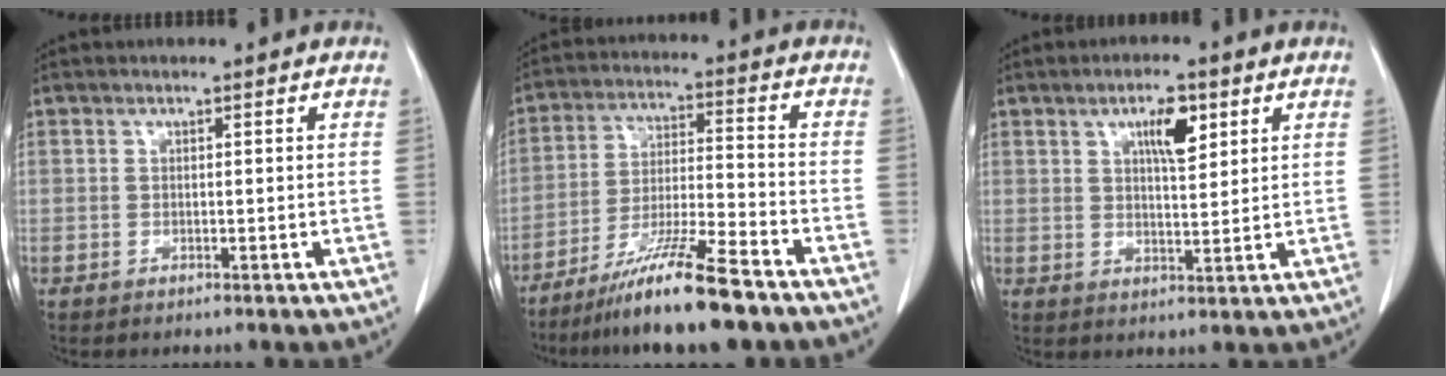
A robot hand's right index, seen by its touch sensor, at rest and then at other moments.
{"total": 12.6, "force": [-9.3, 0.0, 8.5], "torque": [-0.154, -0.028, -0.168]}
{"total": 5.5, "force": [2.6, 1.6, 4.6], "torque": [-0.078, 0.001, 0.044]}